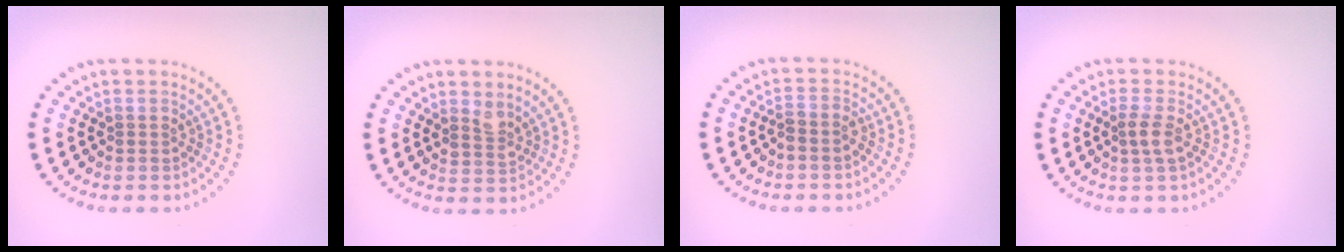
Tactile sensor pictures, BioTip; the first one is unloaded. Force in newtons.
{"total": 1.7, "press": 1.4, "slide": 0.9}
{"total": 1.5, "press": 1.1, "slide": 0.9}
{"total": 1.8, "press": 1.4, "slide": 1.0}